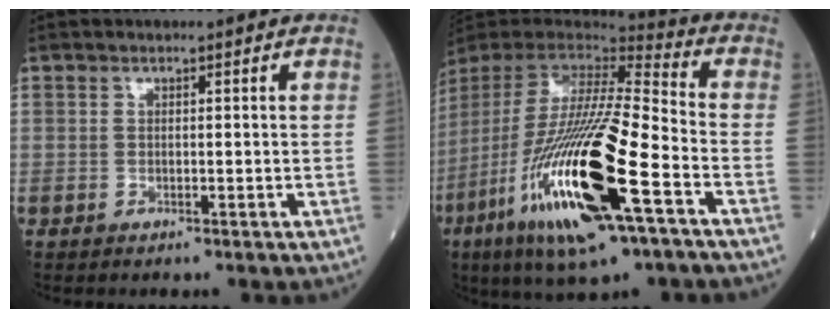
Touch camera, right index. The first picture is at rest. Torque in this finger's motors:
{"motor_torque": [1.50, -0.64, 1.05, 0.21]}